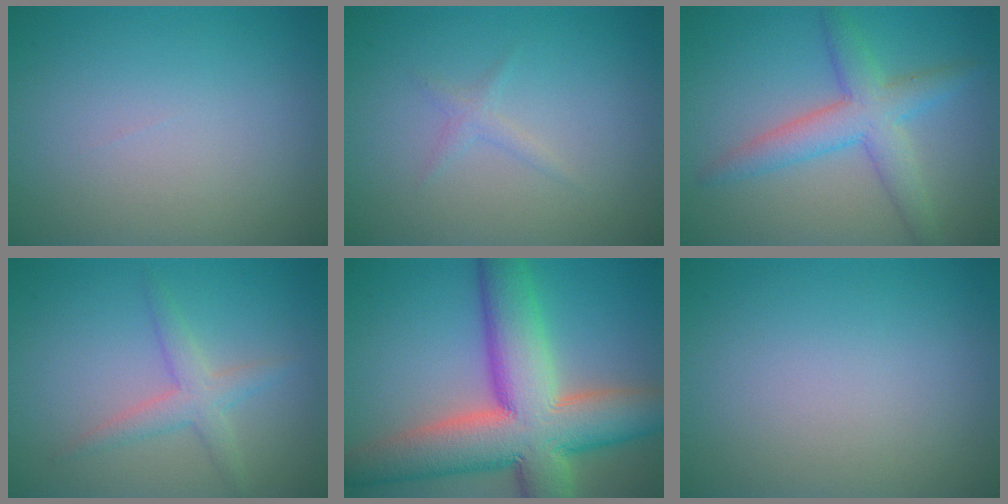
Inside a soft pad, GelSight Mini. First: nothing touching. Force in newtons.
{"total": 1.0, "press": 1.0, "slide": 0.1}
{"total": 4.7, "press": 4.7, "slide": 0.1}
{"total": 2.5, "press": 2.5, "slide": 0.1}
{"total": 13.4, "press": 13.4, "slide": 1.0}
{"total": 0.0}